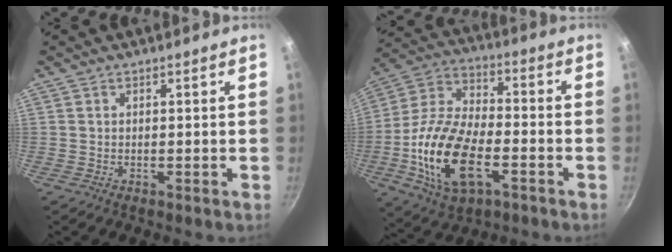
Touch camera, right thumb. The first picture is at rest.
{"total": 20.1, "force": [-6.0, 10.5, 16.1], "torque": [-0.310, 0.027, -0.117]}